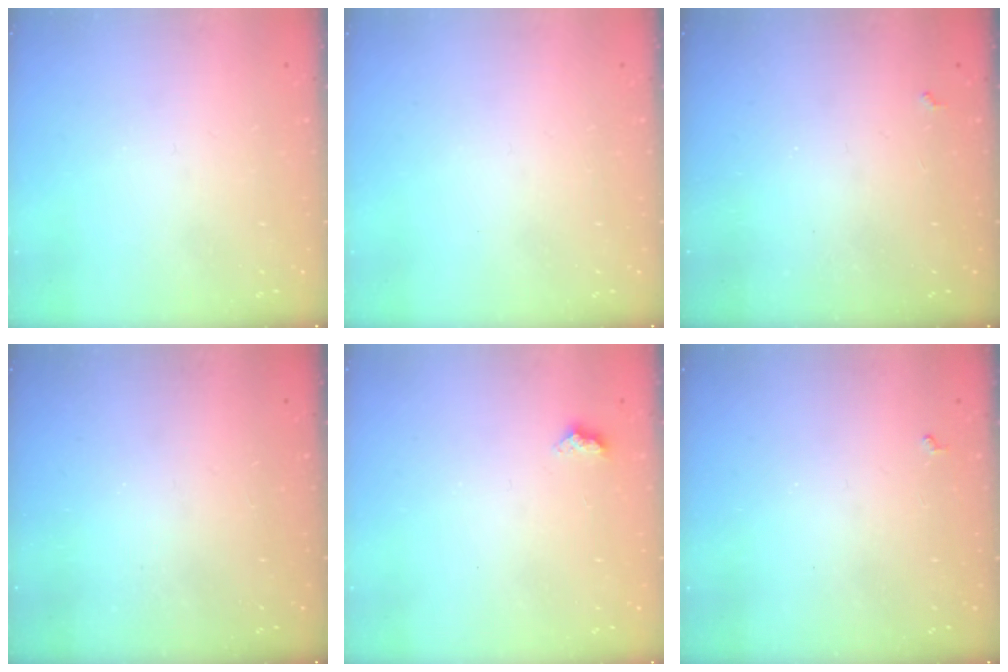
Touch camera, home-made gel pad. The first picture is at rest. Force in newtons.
{"total": 0.0}
{"total": 3.5, "press": 3.5, "slide": 0.5}
{"total": 0.6, "press": 0.5, "slide": 0.2}
{"total": 5.1, "press": 5.0, "slide": 0.6}
{"total": 2.9, "press": 2.9, "slide": 0.4}